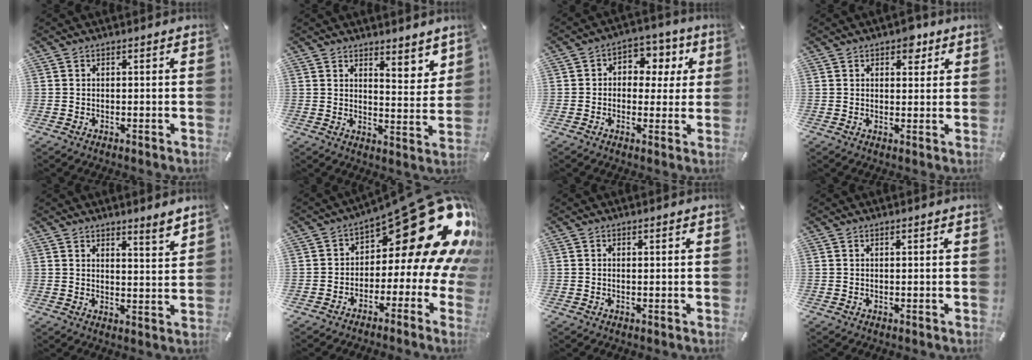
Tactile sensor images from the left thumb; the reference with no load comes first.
{"total": 5.4, "force": [4.7, 2.2, 1.4], "torque": [0.002, -0.053, 0.079]}
{"total": 7.1, "force": [0.5, 6.2, 3.4], "torque": [-0.037, 0.004, 0.002]}
{"total": 4.4, "force": [2.6, 2.8, 2.2], "torque": [-0.010, -0.007, 0.039]}
{"total": 4.6, "force": [4.5, 0.5, 1.0], "torque": [-0.007, -0.039, 0.077]}
{"total": 26.7, "force": [10.7, 11.5, 21.5], "torque": [-0.272, -0.096, 0.194]}
{"total": 0.5, "force": [0.4, 0.1, 0.4], "torque": [-0.007, -0.001, 0.007]}
{"total": 0.5, "force": [0.4, 0.0, 0.3], "torque": [-0.006, -0.002, 0.008]}